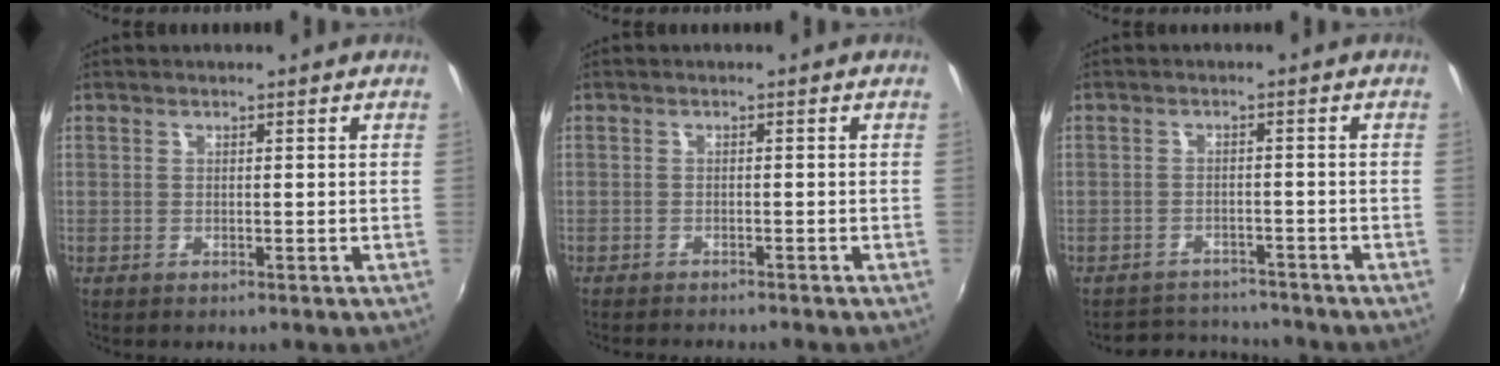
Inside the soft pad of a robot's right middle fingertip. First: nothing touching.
{"total": 3.6, "force": [-3.4, 0.3, 1.3], "torque": [-0.032, -0.012, -0.054]}
{"total": 5.9, "force": [-5.6, 1.7, -0.1], "torque": [-0.013, 0.016, -0.086]}